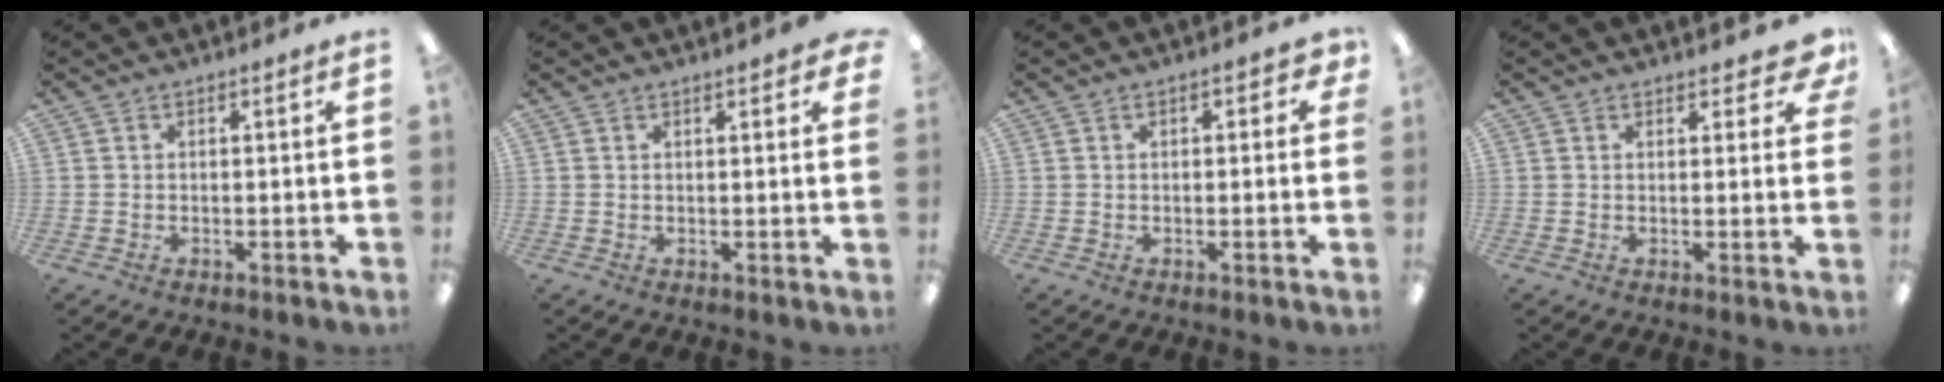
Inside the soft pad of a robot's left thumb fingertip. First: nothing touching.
{"total": 1.9, "force": [1.5, 0.2, 1.1], "torque": [-0.016, -0.003, 0.025]}
{"total": 2.6, "force": [0.8, 1.5, 2.0], "torque": [-0.023, 0.000, 0.010]}
{"total": 4.4, "force": [3.1, 2.0, 2.4], "torque": [-0.027, -0.012, 0.053]}